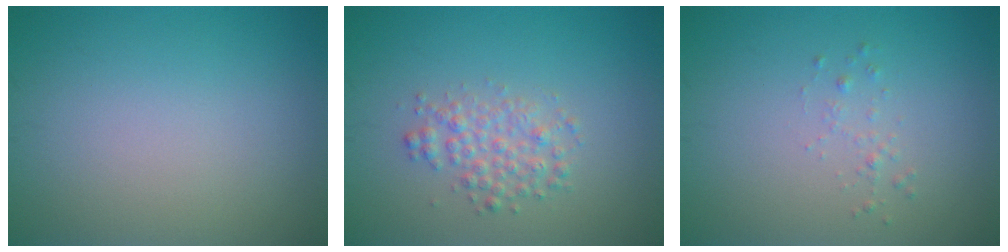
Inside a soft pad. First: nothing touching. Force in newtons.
{"total": 2.5, "press": 2.5, "slide": 0.1}
{"total": 0.8, "press": 0.8, "slide": 0.0}